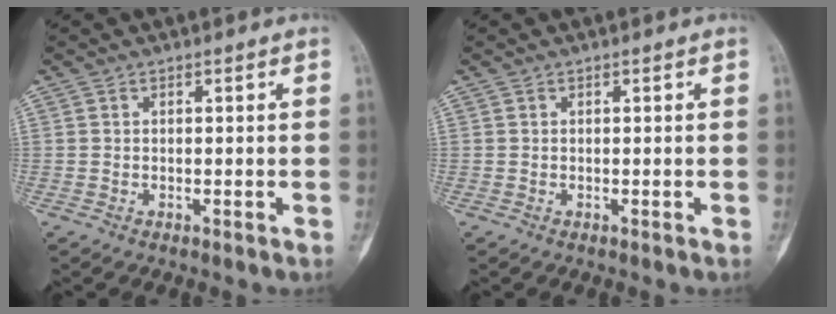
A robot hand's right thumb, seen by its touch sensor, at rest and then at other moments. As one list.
[{"total": 0.0}]